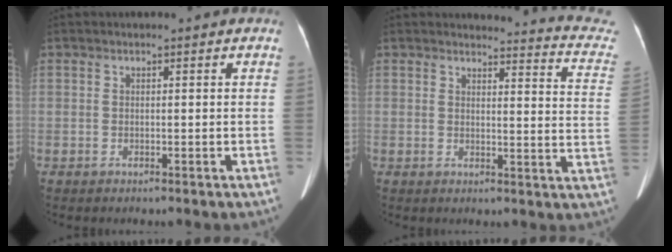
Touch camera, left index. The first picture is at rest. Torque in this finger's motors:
{"motor_torque": [0.87, -1.27, 0.01, 0.00]}